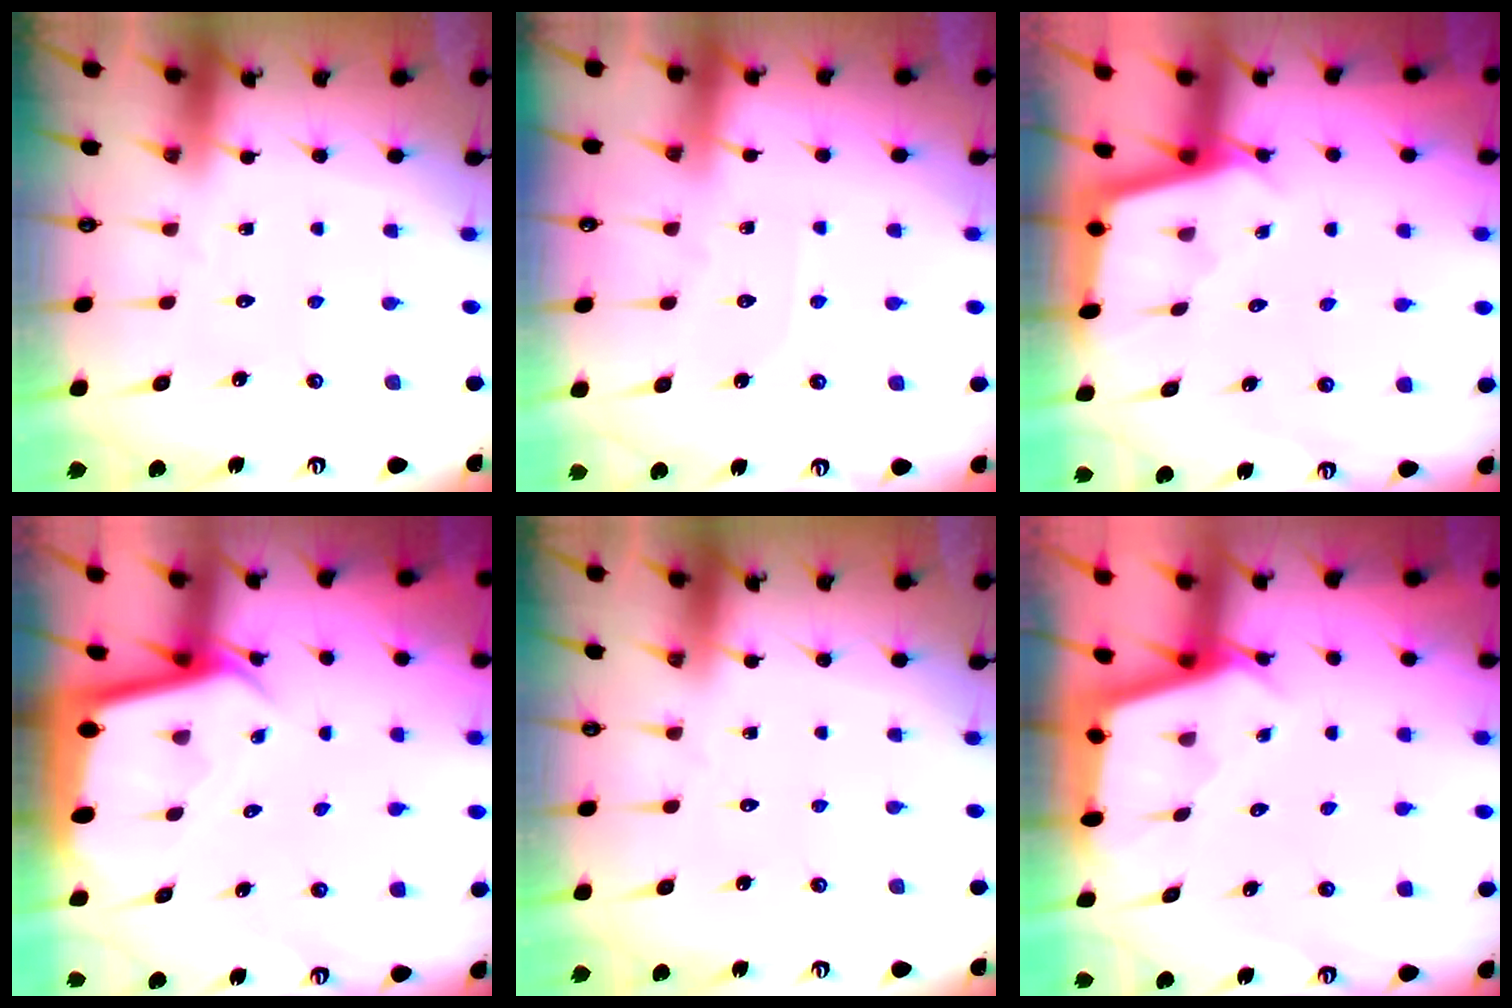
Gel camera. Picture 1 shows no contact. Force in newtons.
{"total": 2.3, "press": 2.3, "slide": 0.4}
{"total": 2.5, "press": 2.5, "slide": 0.2}
{"total": 3.7, "press": 3.7, "slide": 0.2}
{"total": 0.0}
{"total": 2.6, "press": 2.6, "slide": 0.3}